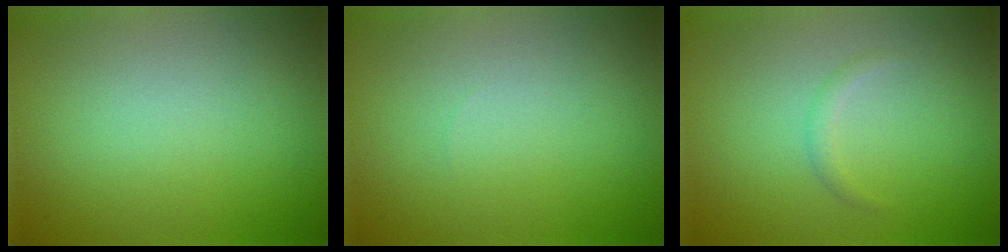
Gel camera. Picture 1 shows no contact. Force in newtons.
{"total": 0.0}
{"total": 0.8, "press": 0.8, "slide": 0.0}